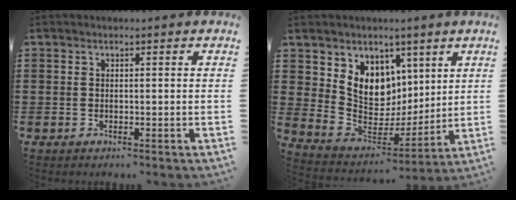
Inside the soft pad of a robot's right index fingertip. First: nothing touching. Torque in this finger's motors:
{"motor_torque": [1.12, 1.02, 0.70, 0.18]}